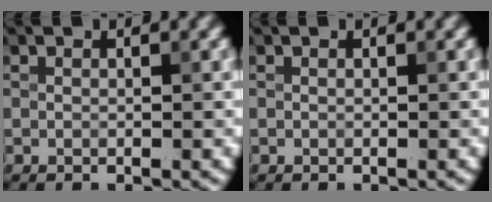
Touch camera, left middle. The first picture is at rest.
{"total": 0.0}